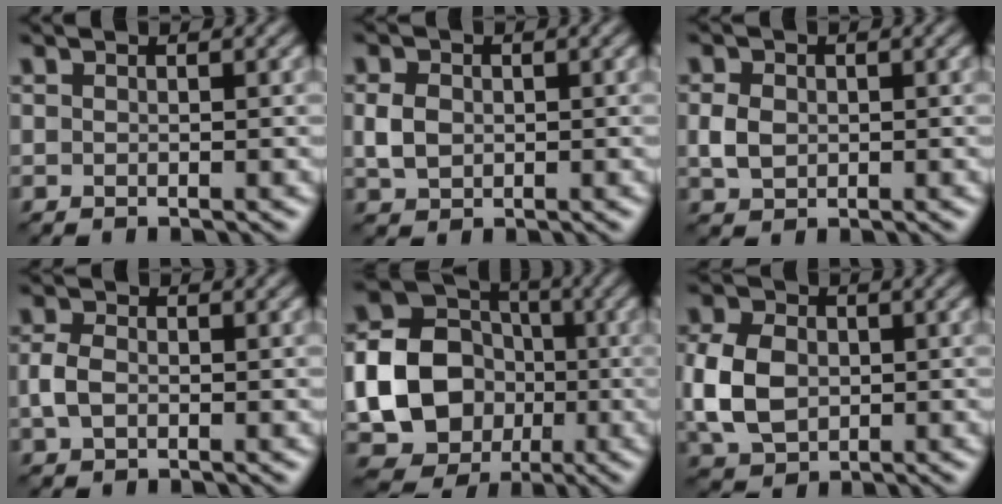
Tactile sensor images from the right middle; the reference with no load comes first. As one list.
[{"total": 2.4, "force": [0.1, 1.9, 1.5], "torque": [-0.037, 0.002, -0.001]}, {"total": 2.3, "force": [0.0, 1.9, 1.4], "torque": [-0.034, 0.002, -0.002]}, {"total": 2.3, "force": [-0.3, 1.6, 1.6], "torque": [-0.039, 0.002, -0.009]}, {"total": 16.4, "force": [-2.1, 14.8, 6.8], "torque": [-0.154, -0.007, -0.055]}, {"total": 6.5, "force": [-0.2, 4.9, 4.3], "torque": [-0.108, 0.002, -0.012]}]